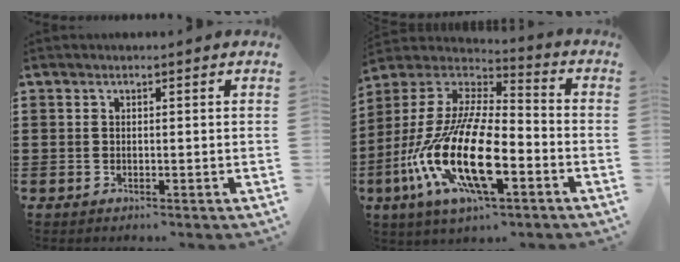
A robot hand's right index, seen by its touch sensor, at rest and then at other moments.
{"total": 18.5, "force": [-7.5, 6.9, 15.4], "torque": [-0.354, -0.005, -0.143]}